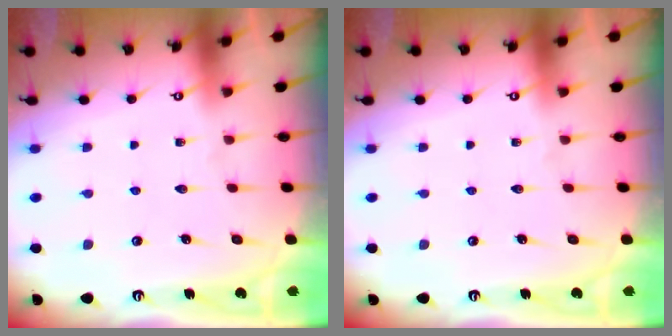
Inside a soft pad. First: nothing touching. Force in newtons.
{"total": 0.0}